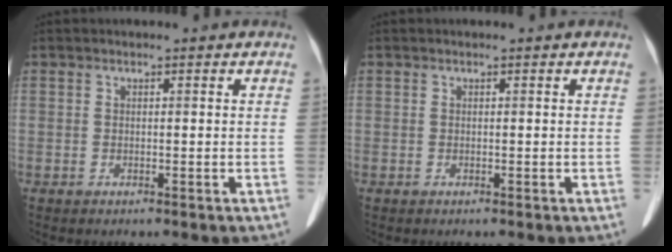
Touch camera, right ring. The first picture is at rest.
{"total": 0.0}